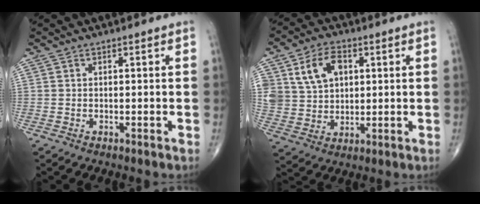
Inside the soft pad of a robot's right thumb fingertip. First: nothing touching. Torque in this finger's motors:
{"motor_torque": [-0.50, 0.84, 0.65, 0.64, 0.07]}